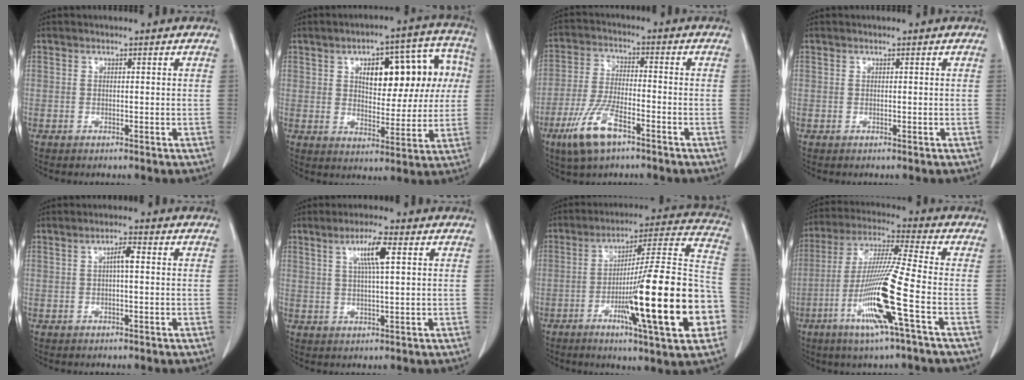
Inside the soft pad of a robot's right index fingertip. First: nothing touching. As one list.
[{"total": 15.1, "force": [3.6, 6.6, 13.0], "torque": [-0.164, 0.048, 0.055]}, {"total": 9.5, "force": [-5.5, 2.8, 7.2], "torque": [-0.155, -0.012, -0.103]}, {"total": 0.0}, {"total": 2.5, "force": [0.3, 0.3, 2.4], "torque": [-0.042, 0.005, 0.004]}, {"total": 5.5, "force": [2.0, 0.2, 5.1], "torque": [-0.092, 0.003, 0.035]}, {"total": 24.5, "force": [-7.1, 1.3, 23.4], "torque": [-0.301, 0.001, -0.111]}, {"total": 14.2, "force": [-5.0, -1.2, 13.2], "torque": [-0.265, -0.018, -0.101]}]